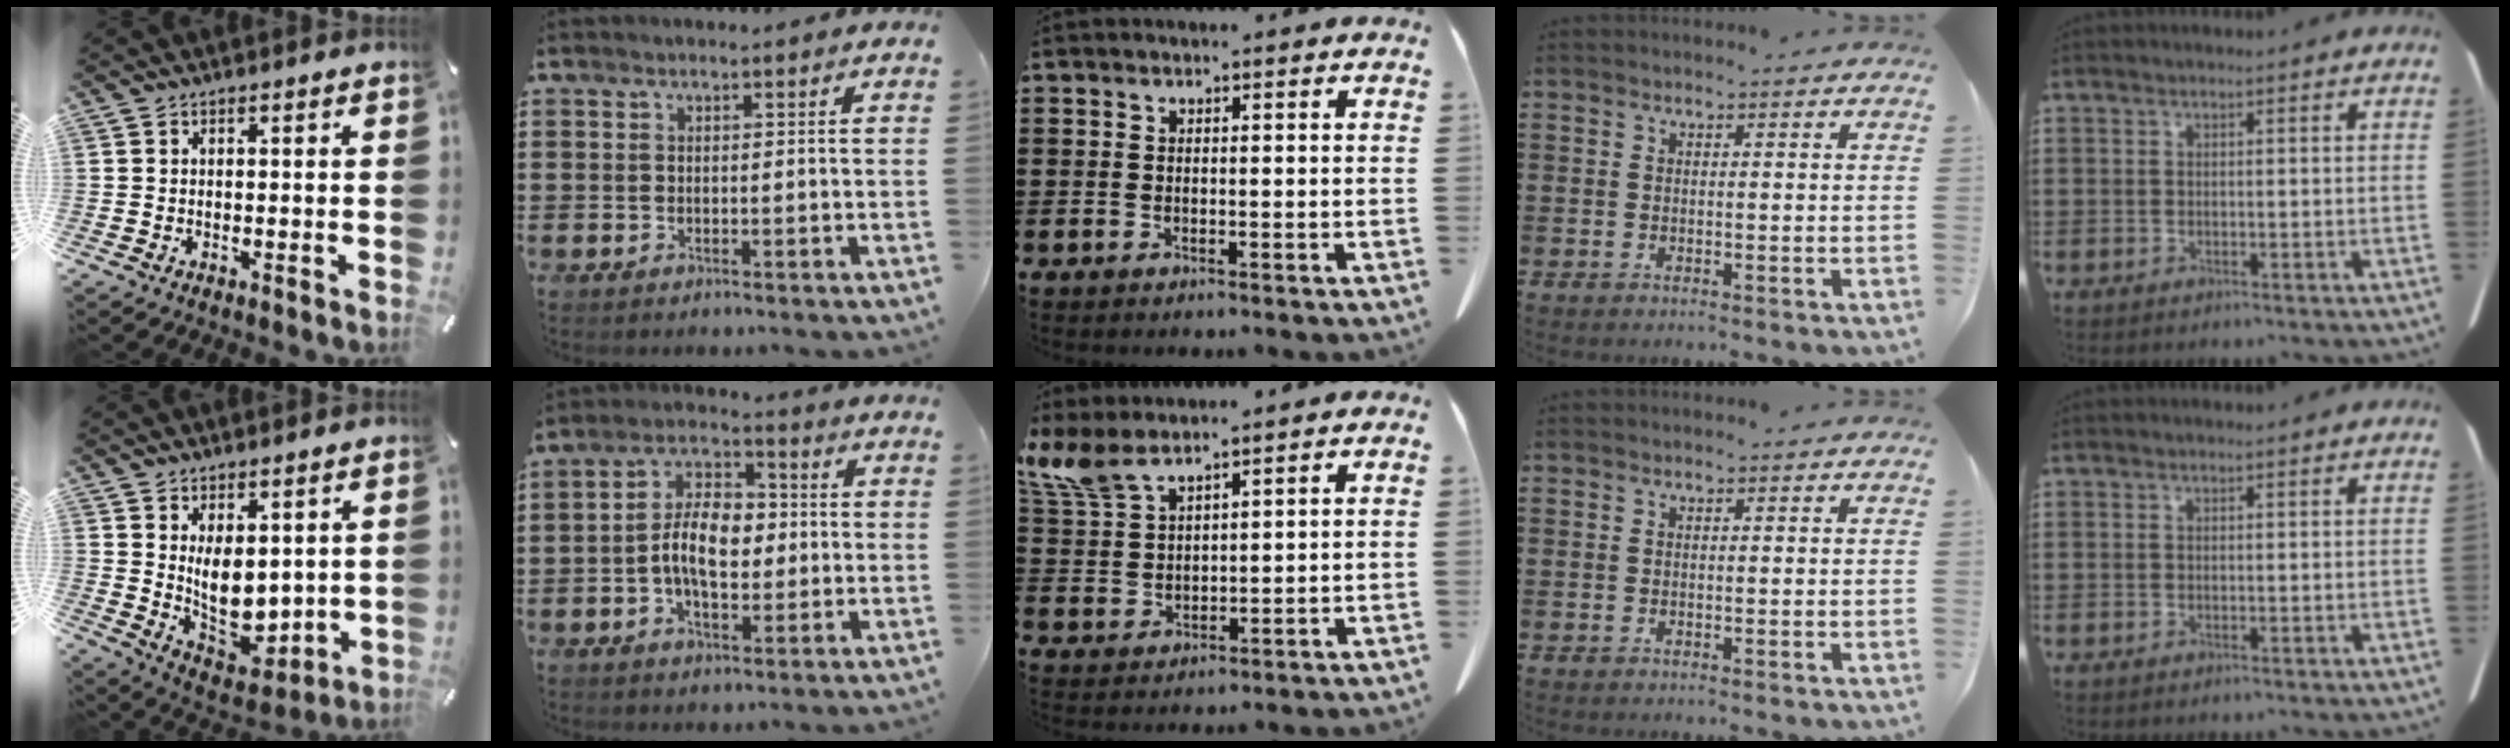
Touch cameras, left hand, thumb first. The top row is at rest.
{"thumb": {"total": 10.7, "force": [1.8, 7.7, 7.2], "torque": [-0.097, -0.034, 0.039]}, "index": {"total": 8.7, "force": [-0.8, 4.9, 7.1], "torque": [-0.144, 0.006, -0.021]}, "middle": {"total": 6.6, "force": [5.2, 1.7, 3.7], "torque": [-0.098, -0.014, 0.096]}}